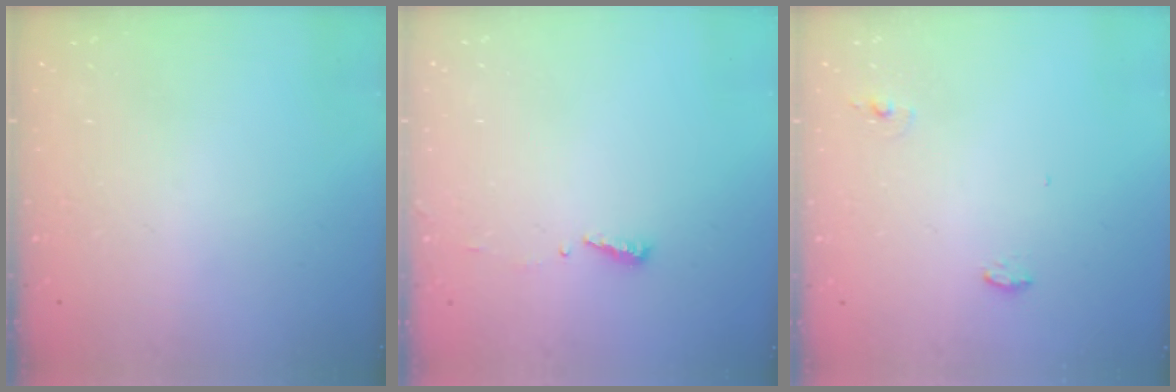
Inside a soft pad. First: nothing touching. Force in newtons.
{"total": 3.9, "press": 3.9, "slide": 0.4}
{"total": 5.1, "press": 4.5, "slide": 2.4}